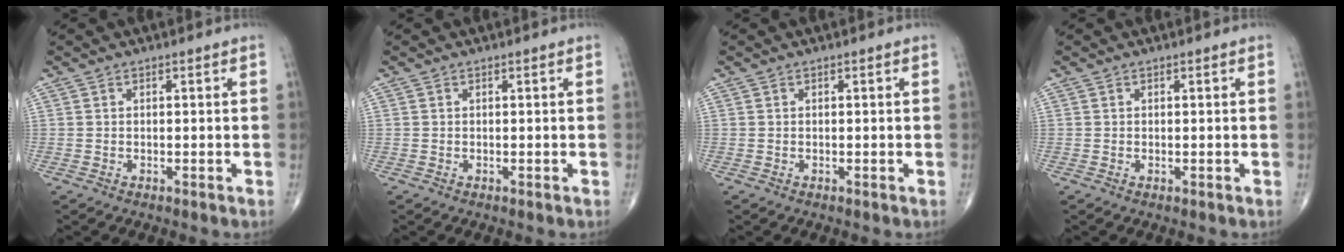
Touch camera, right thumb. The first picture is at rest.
{"total": 0.0}
{"total": 0.0}
{"total": 0.0}